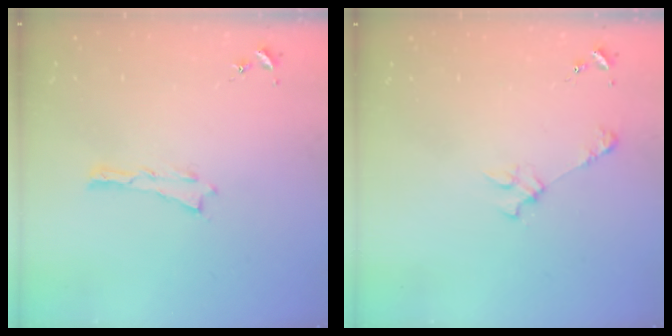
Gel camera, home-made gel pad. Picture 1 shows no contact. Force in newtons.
{"total": 2.4, "press": 2.4, "slide": 0.3}